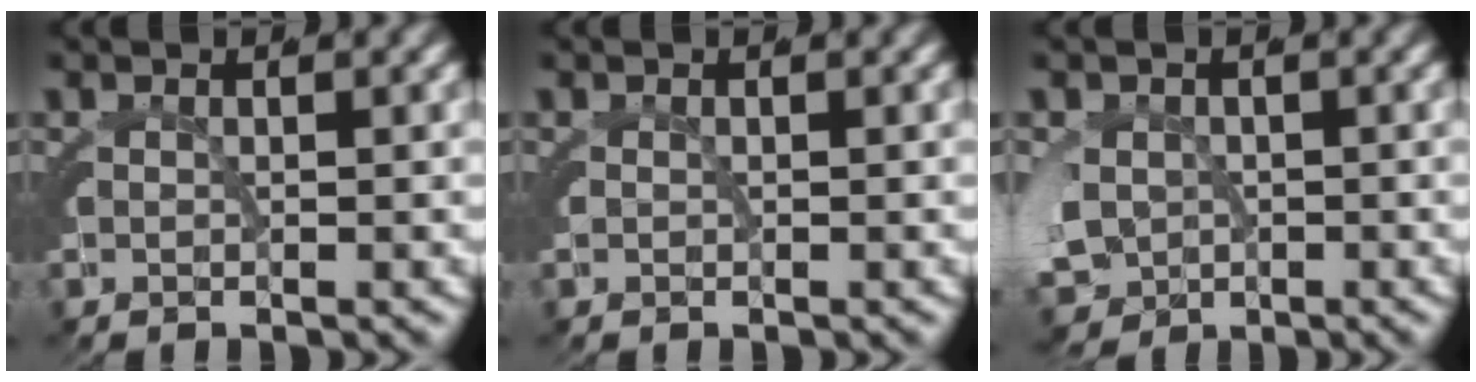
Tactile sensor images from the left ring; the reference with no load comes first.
{"total": 0.0}
{"total": 6.2, "force": [-1.6, 5.3, 2.7], "torque": [-0.081, -0.041, -0.010]}